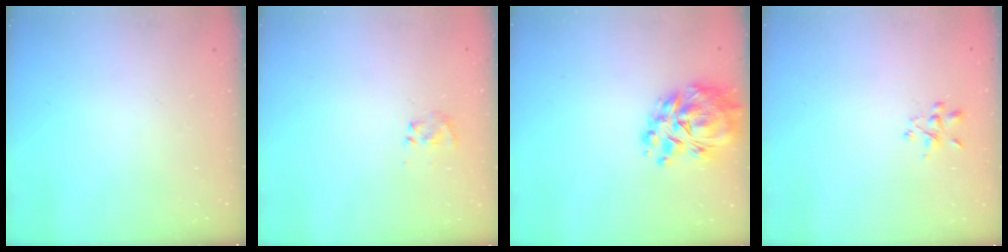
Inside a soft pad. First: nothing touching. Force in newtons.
{"total": 2.5, "press": 2.4, "slide": 0.8}
{"total": 13.0, "press": 12.2, "slide": 4.3}
{"total": 2.2, "press": 2.1, "slide": 0.8}